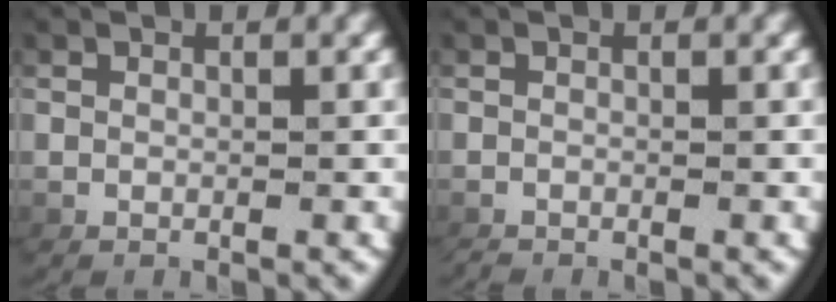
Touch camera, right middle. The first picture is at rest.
{"total": 0.7, "force": [-0.6, -0.3, 0.0], "torque": [-0.002, -0.004, -0.009]}